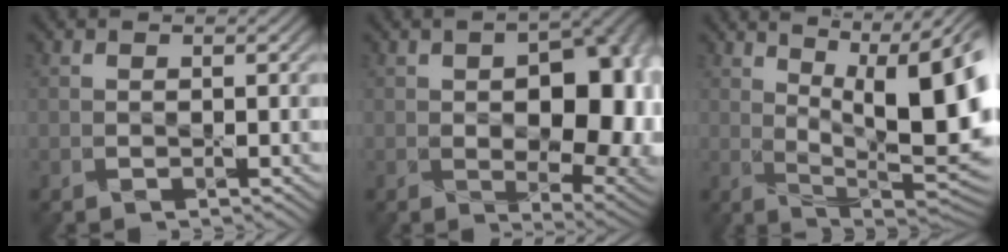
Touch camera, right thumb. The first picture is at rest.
{"total": 15.1, "force": [-0.1, 9.1, 12.0], "torque": [-0.138, -0.019, 0.030]}
{"total": 17.9, "force": [4.0, 7.3, 15.9], "torque": [-0.205, 0.023, 0.062]}